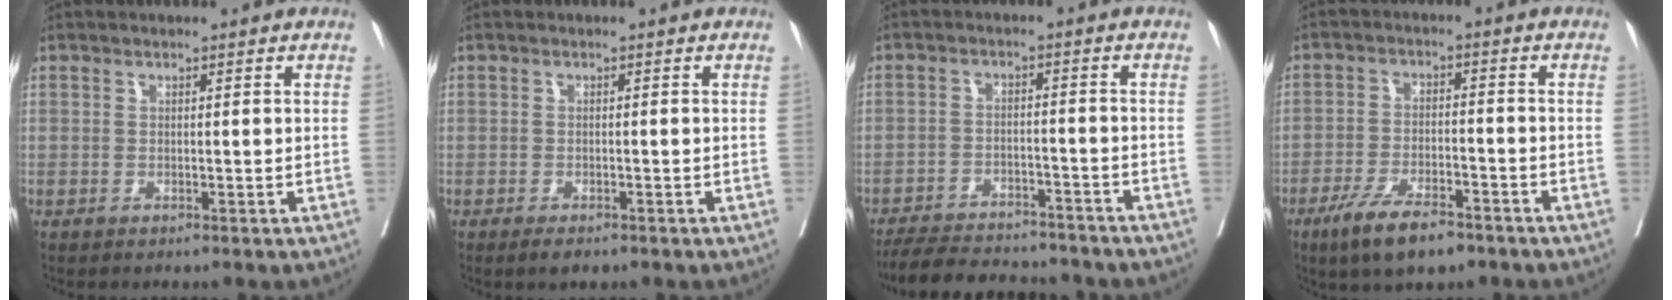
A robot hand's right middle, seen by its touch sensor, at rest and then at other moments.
{"total": 1.9, "force": [-1.4, 0.8, 1.1], "torque": [-0.017, -0.002, -0.017]}
{"total": 14.3, "force": [-13.1, 3.2, 4.9], "torque": [-0.085, -0.004, -0.181]}
{"total": 8.3, "force": [-5.7, 2.3, 5.5], "torque": [-0.101, -0.009, -0.097]}